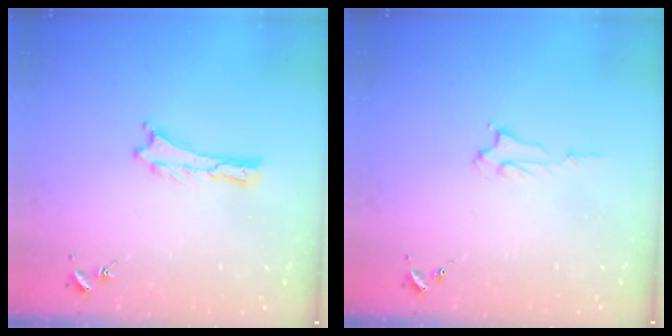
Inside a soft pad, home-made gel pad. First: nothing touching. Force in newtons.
{"total": 2.2, "press": 2.2, "slide": 0.4}